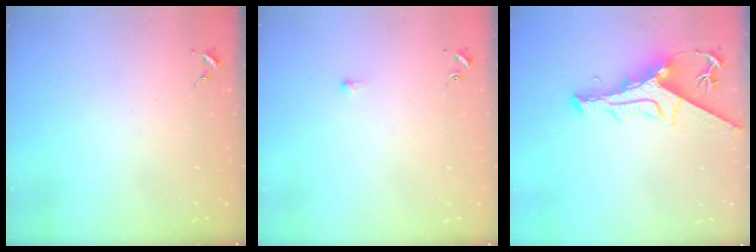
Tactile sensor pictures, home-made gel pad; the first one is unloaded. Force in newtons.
{"total": 2.9, "press": 2.8, "slide": 0.6}
{"total": 11.9, "press": 11.9, "slide": 1.3}